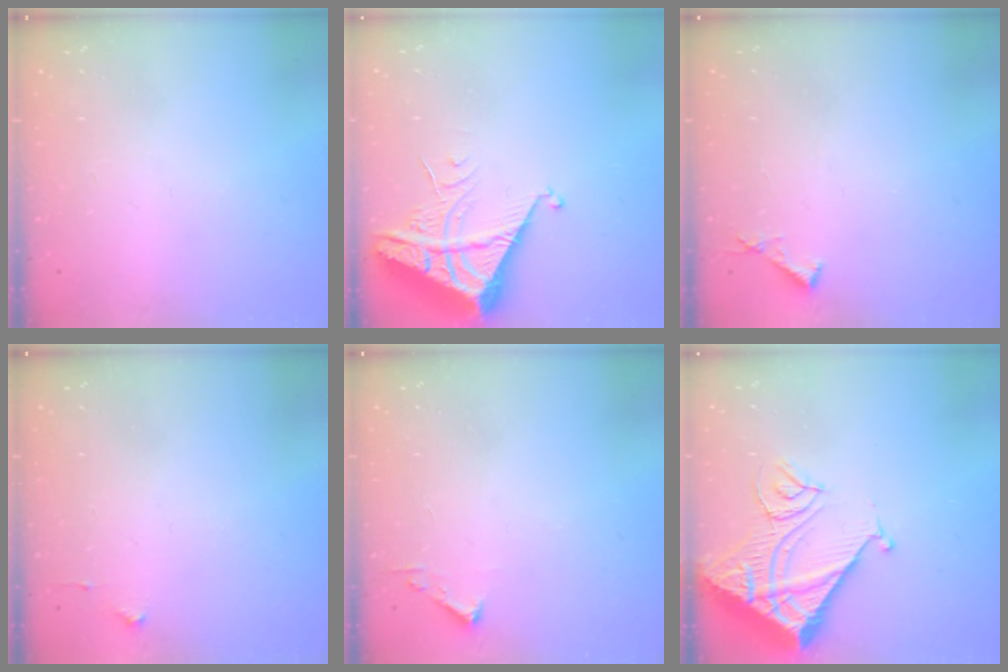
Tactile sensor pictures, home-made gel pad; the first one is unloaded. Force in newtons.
{"total": 6.6, "press": 6.6, "slide": 0.6}
{"total": 3.8, "press": 3.8, "slide": 0.3}
{"total": 2.7, "press": 2.6, "slide": 0.4}
{"total": 2.4, "press": 2.4, "slide": 0.3}
{"total": 14.7, "press": 14.6, "slide": 1.7}